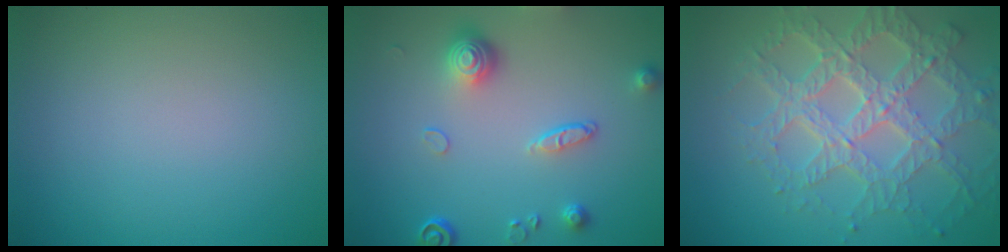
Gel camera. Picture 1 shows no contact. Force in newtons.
{"total": 3.9, "press": 3.1, "slide": 2.4}
{"total": 7.8, "press": 5.6, "slide": 5.5}